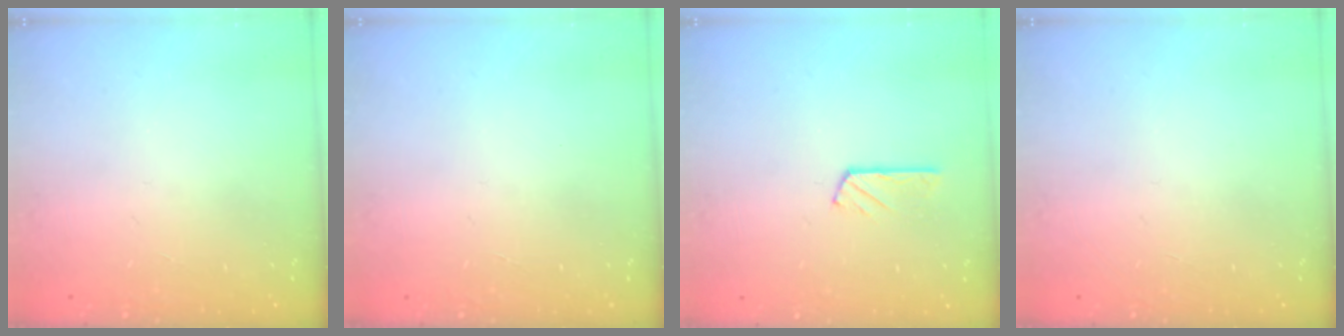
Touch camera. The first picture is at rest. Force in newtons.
{"total": 0.0}
{"total": 2.7, "press": 2.7, "slide": 0.3}
{"total": 0.0}